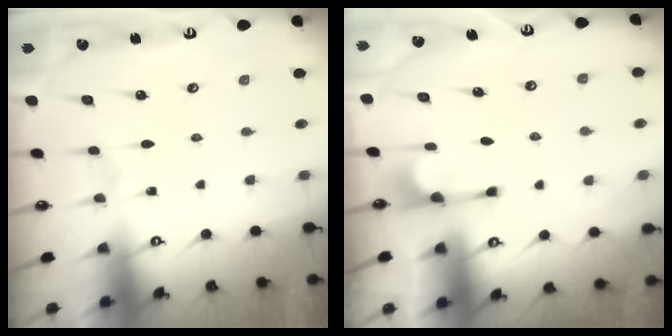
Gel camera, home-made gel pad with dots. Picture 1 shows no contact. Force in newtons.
{"total": 1.2, "press": 1.1, "slide": 0.5}